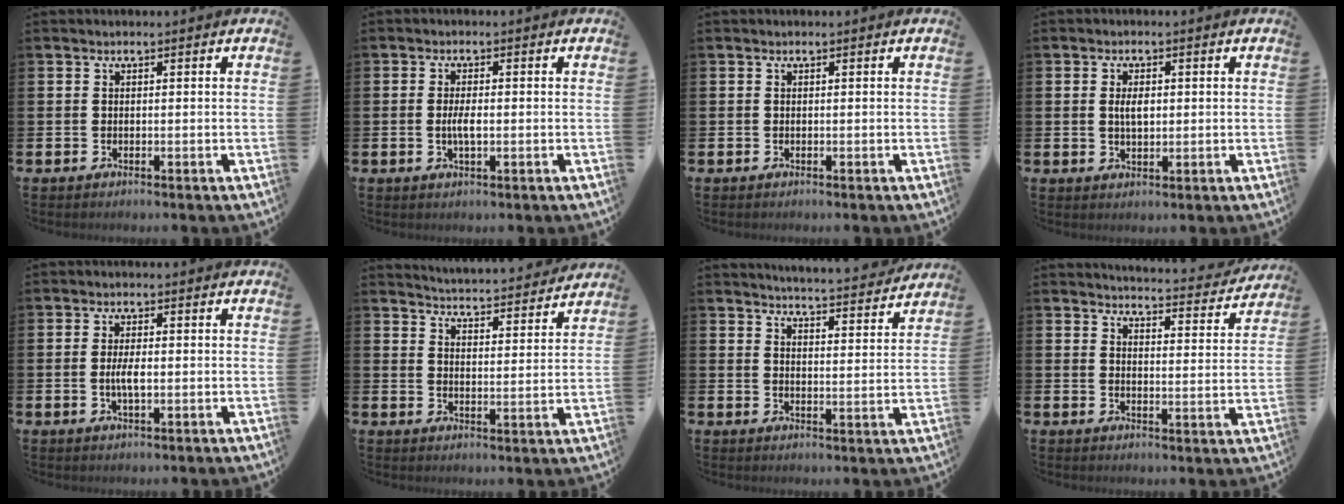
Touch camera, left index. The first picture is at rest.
{"total": 2.6, "force": [-0.2, 0.9, 2.5], "torque": [-0.043, 0.000, -0.005]}
{"total": 0.0}
{"total": 2.6, "force": [0.5, 1.4, 2.2], "torque": [-0.035, 0.003, 0.005]}
{"total": 3.0, "force": [-0.2, 1.0, 2.8], "torque": [-0.049, 0.000, -0.004]}
{"total": 4.8, "force": [4.8, 0.1, 0.1], "torque": [-0.018, -0.045, 0.083]}
{"total": 5.0, "force": [5.0, -0.2, 0.4], "torque": [-0.023, -0.040, 0.086]}
{"total": 4.4, "force": [4.4, 0.3, 0.5], "torque": [-0.016, -0.037, 0.073]}